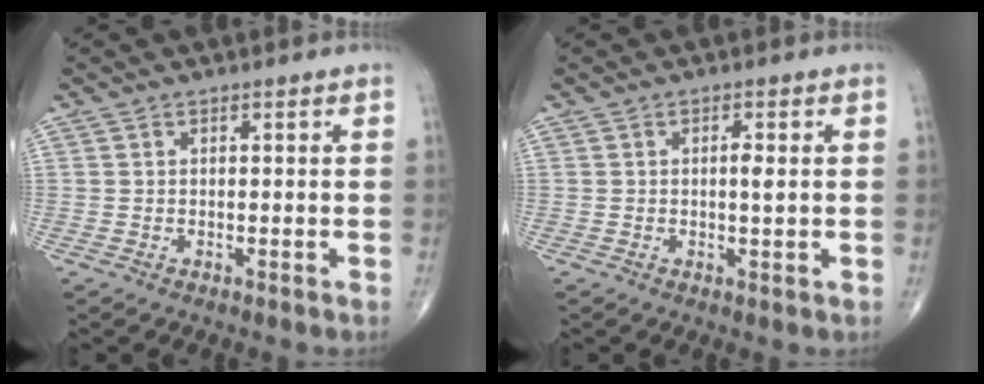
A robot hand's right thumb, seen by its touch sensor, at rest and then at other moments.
{"total": 2.2, "force": [0.1, 0.5, 2.2], "torque": [-0.035, -0.002, 0.001]}